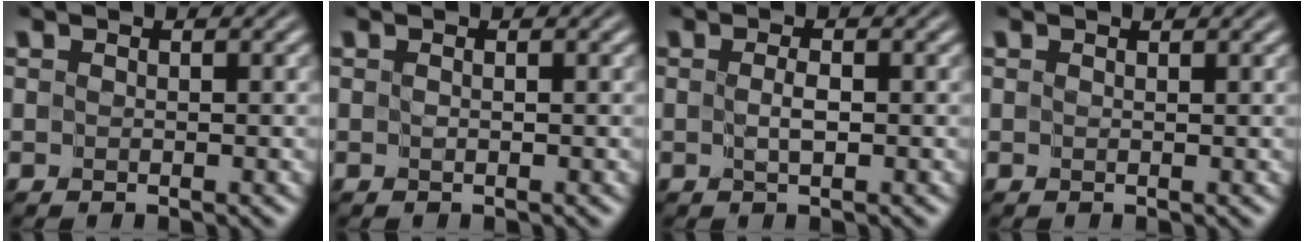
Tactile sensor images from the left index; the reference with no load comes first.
{"total": 0.0}
{"total": 1.0, "force": [-0.2, 0.1, 1.0], "torque": [-0.019, -0.001, -0.003]}
{"total": 0.6, "force": [0.5, 0.0, 0.4], "torque": [-0.004, -0.001, 0.008]}